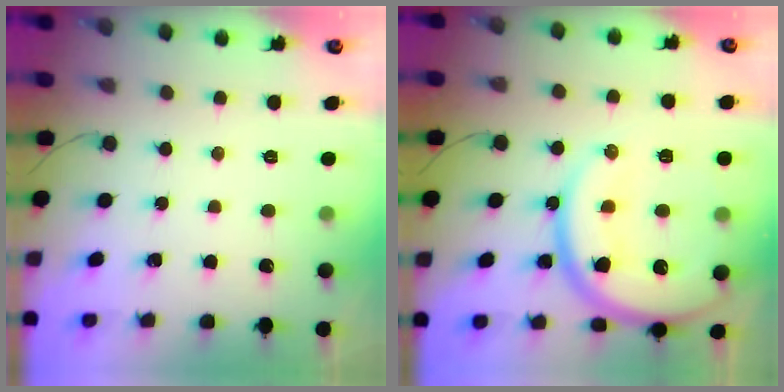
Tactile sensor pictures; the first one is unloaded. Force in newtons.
{"total": 20.5, "press": 20.4, "slide": 2.1}